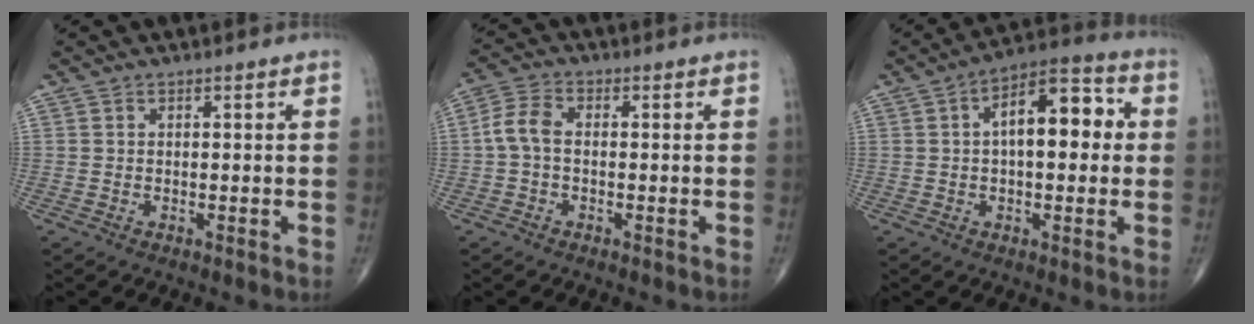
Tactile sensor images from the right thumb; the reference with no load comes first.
{"total": 4.9, "force": [-0.4, 3.0, 3.8], "torque": [-0.080, 0.015, -0.018]}
{"total": 12.7, "force": [1.7, 6.1, 11.0], "torque": [-0.142, 0.030, 0.017]}